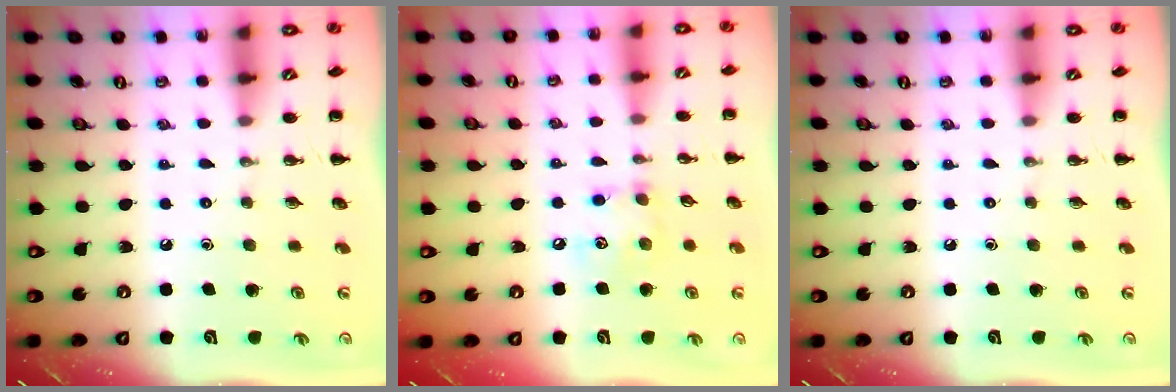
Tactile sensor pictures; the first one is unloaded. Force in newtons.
{"total": 6.3, "press": 6.3, "slide": 0.4}
{"total": 0.0}